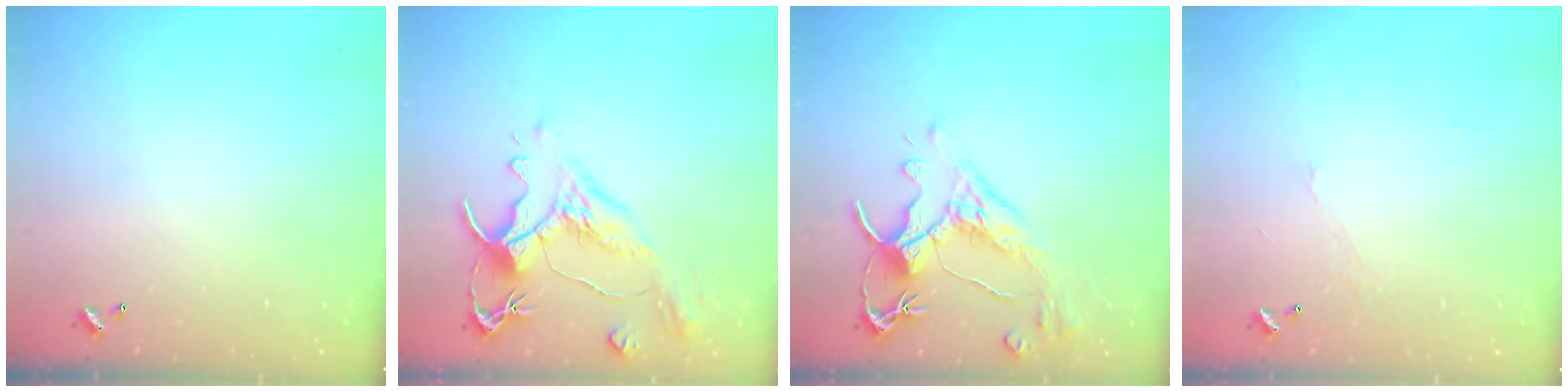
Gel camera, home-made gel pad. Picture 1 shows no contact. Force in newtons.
{"total": 1.6, "press": 0.4, "slide": 1.6}
{"total": 3.5, "press": 3.2, "slide": 1.5}
{"total": 0.0}